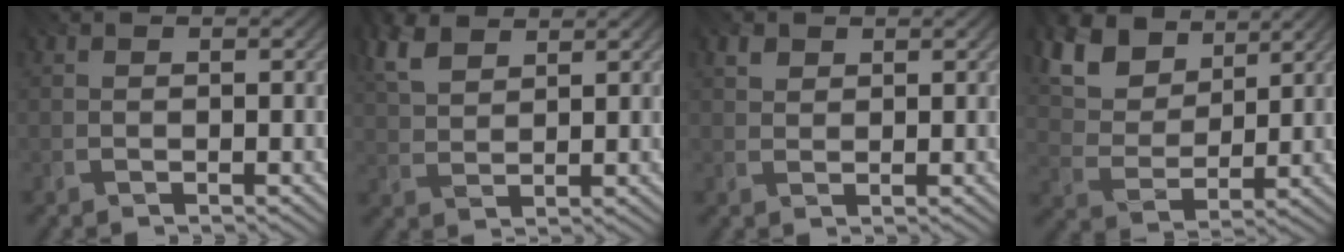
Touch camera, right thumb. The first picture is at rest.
{"total": 5.9, "force": [3.8, 2.6, 3.6], "torque": [-0.101, 0.007, 0.076]}
{"total": 1.5, "force": [0.9, 1.0, 0.6], "torque": [-0.012, -0.001, 0.018]}
{"total": 11.7, "force": [7.2, 6.4, 6.6], "torque": [-0.185, 0.021, 0.106]}